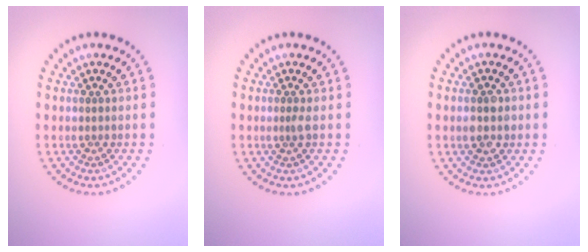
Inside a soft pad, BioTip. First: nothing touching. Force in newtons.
{"total": 0.8, "press": 0.5, "slide": 0.6}
{"total": 2.5, "press": 2.5, "slide": 0.1}